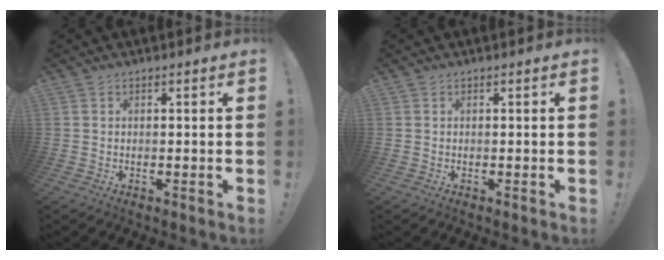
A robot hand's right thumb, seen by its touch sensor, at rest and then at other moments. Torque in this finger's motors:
{"motor_torque": [0.00, 0.00, -0.02, 0.02, 0.00]}